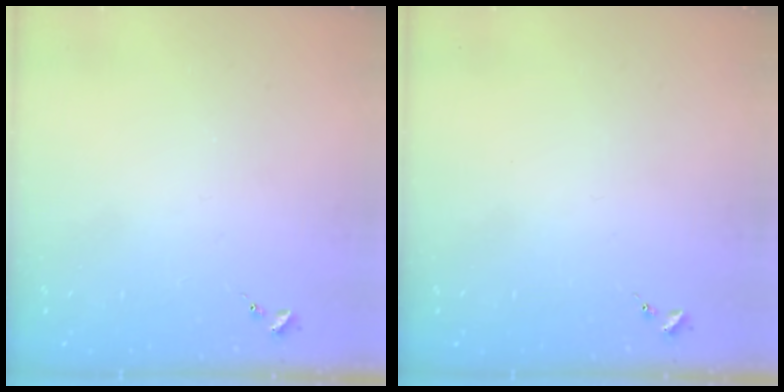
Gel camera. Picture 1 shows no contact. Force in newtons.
{"total": 0.0}